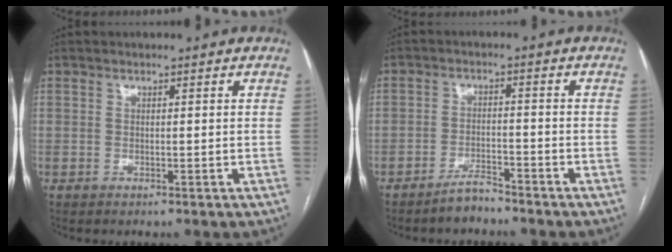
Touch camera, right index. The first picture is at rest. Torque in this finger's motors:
{"motor_torque": [-0.05, -0.02, -0.23, -0.13]}